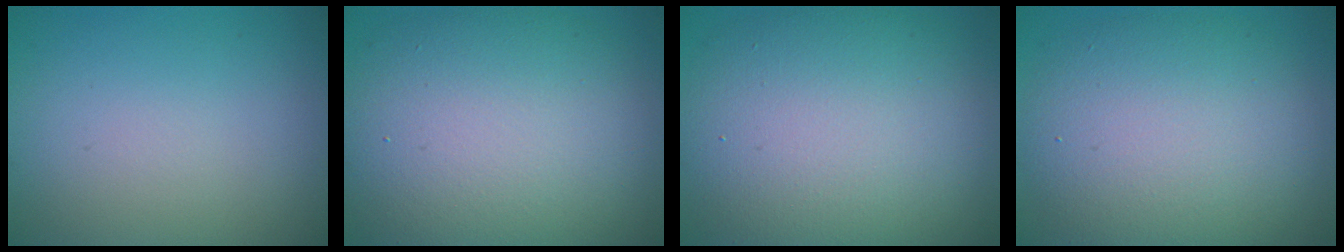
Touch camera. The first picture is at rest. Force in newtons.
{"total": 12.3, "press": 12.3, "slide": 0.6}
{"total": 12.8, "press": 12.7, "slide": 1.1}
{"total": 9.3, "press": 9.3, "slide": 0.5}